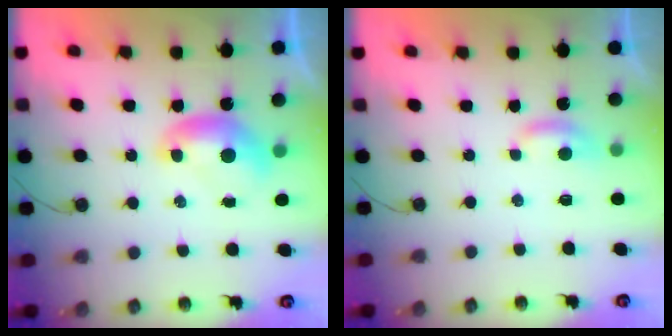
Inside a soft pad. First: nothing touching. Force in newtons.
{"total": 2.9, "press": 2.8, "slide": 0.4}